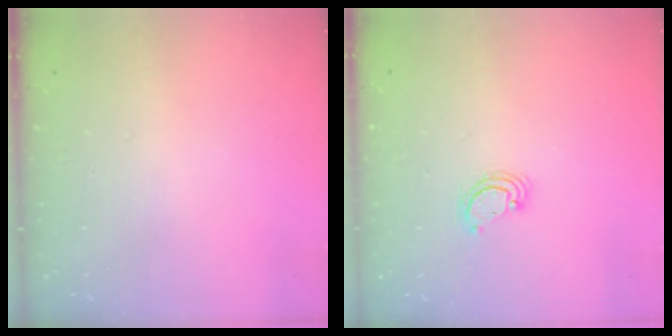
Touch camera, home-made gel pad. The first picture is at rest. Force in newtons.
{"total": 3.0, "press": 2.9, "slide": 0.3}